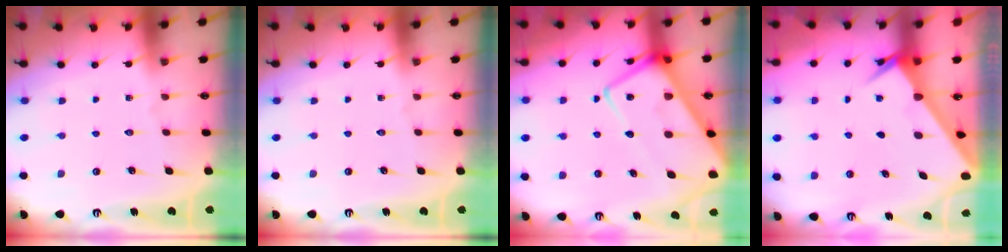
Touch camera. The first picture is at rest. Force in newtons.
{"total": 0.0}
{"total": 15.7, "press": 15.6, "slide": 1.7}
{"total": 2.4, "press": 2.4, "slide": 0.3}